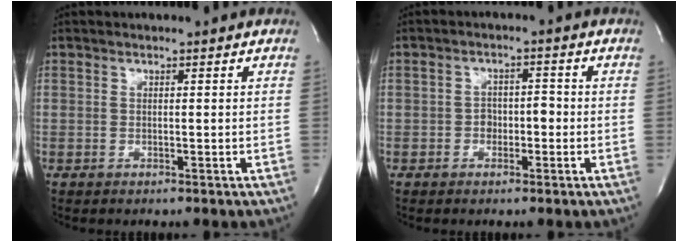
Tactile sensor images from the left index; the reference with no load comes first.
{"total": 2.7, "force": [-0.9, 1.9, 1.7], "torque": [-0.020, 0.013, -0.015]}